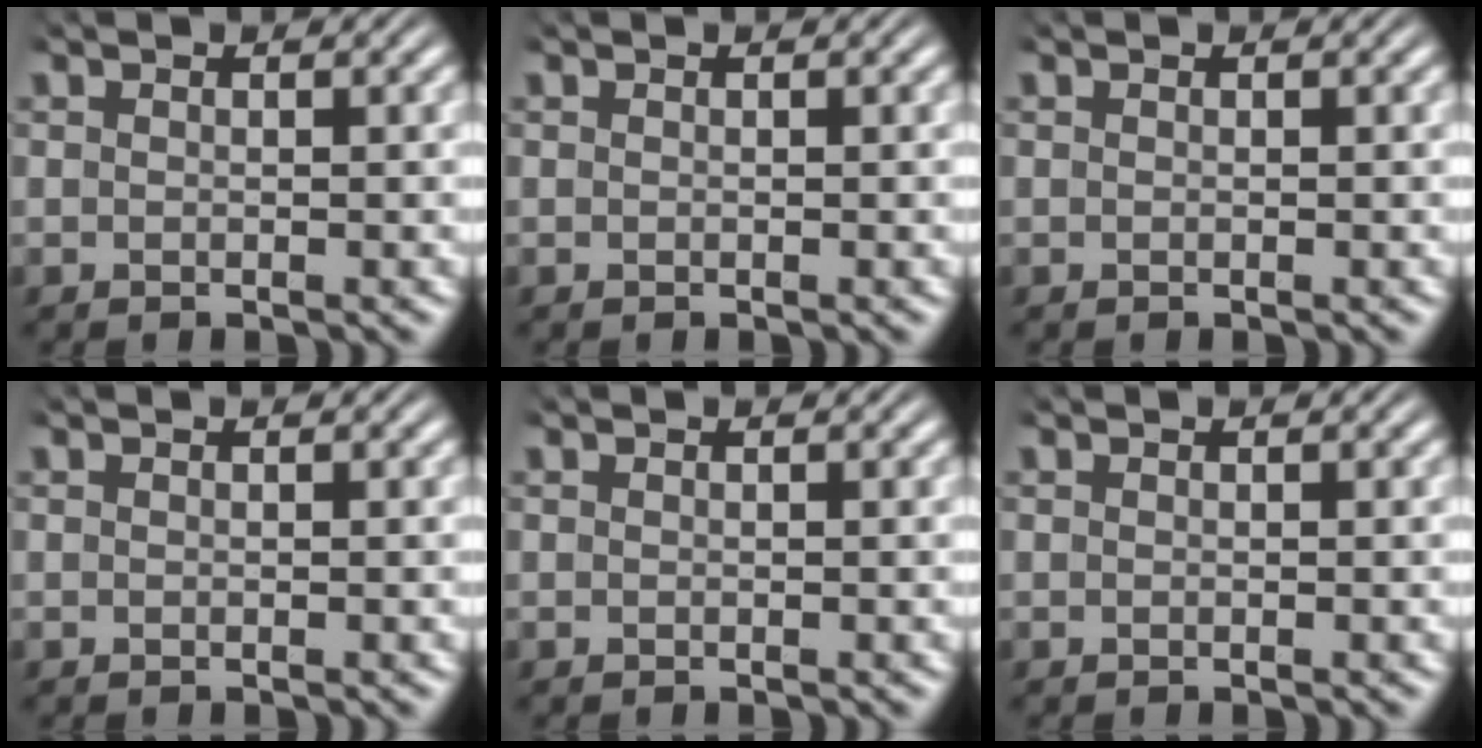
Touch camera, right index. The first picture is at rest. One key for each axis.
{"total": 0.0}
{"total": 0.0}
{"total": 0.0}
{"total": 0.0}
{"total": 0.0}